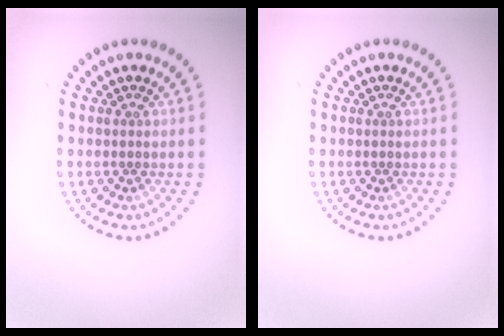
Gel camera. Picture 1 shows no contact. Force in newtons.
{"total": 0.0}